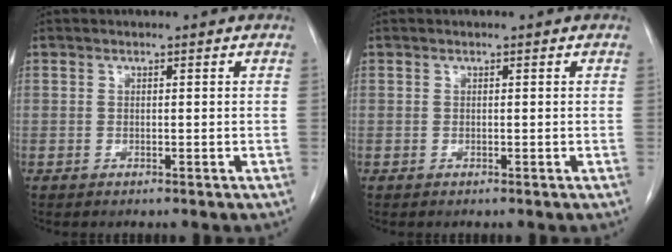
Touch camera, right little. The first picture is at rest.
{"total": 0.0}